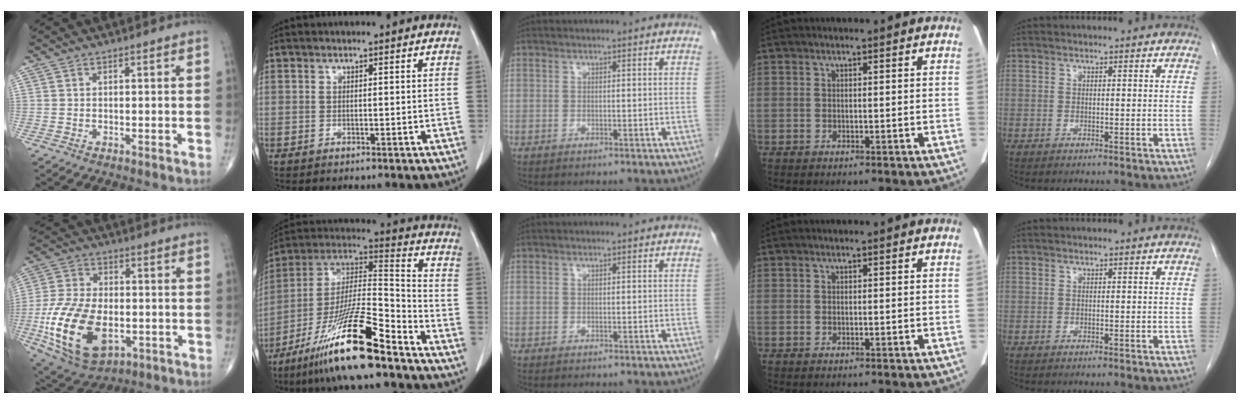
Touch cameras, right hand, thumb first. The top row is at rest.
{"thumb": {"total": 20.8, "force": [-5.3, 12.1, 16.0], "torque": [-0.302, 0.002, -0.079]}, "index": {"total": 18.9, "force": [-12.7, 1.3, 13.9], "torque": [-0.274, -0.020, -0.230]}}